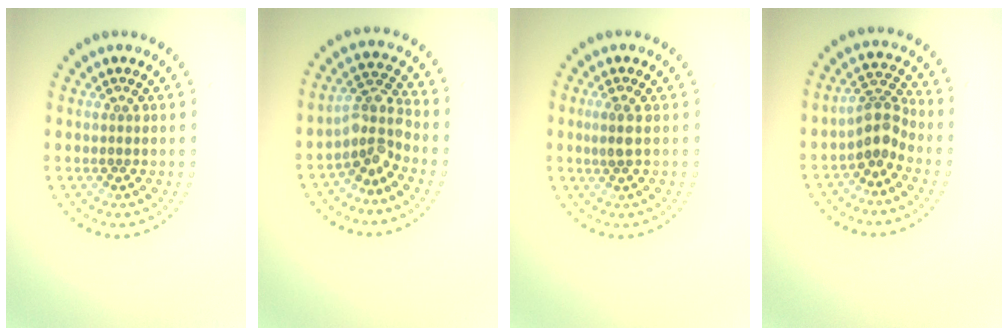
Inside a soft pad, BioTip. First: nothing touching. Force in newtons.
{"total": 3.2, "press": 2.4, "slide": 2.2}
{"total": 1.4, "press": 1.2, "slide": 0.7}
{"total": 2.8, "press": 2.2, "slide": 1.8}